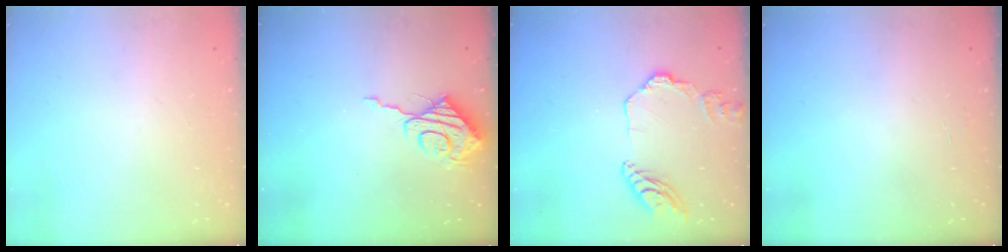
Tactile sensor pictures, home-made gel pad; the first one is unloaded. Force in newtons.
{"total": 9.5, "press": 9.5, "slide": 0.3}
{"total": 11.8, "press": 11.7, "slide": 1.1}
{"total": 1.3, "press": 1.3, "slide": 0.1}